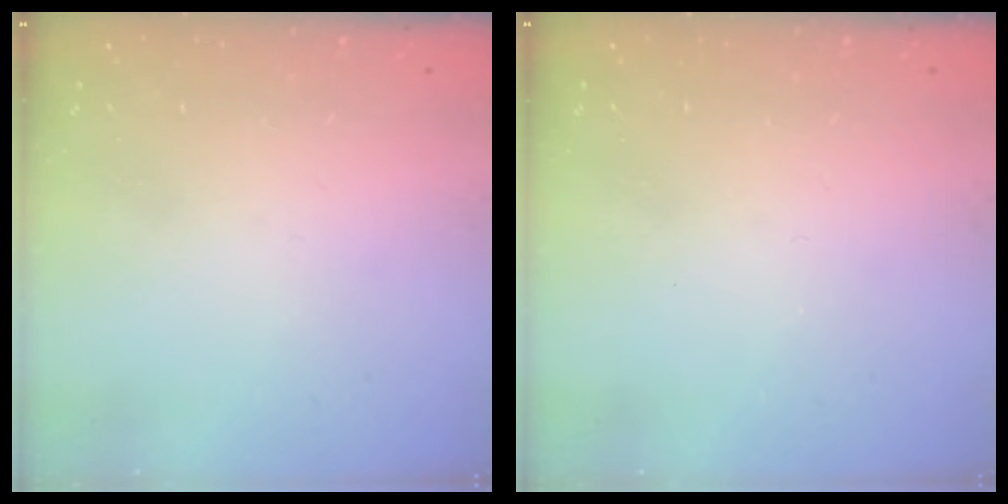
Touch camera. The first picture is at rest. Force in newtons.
{"total": 0.0}